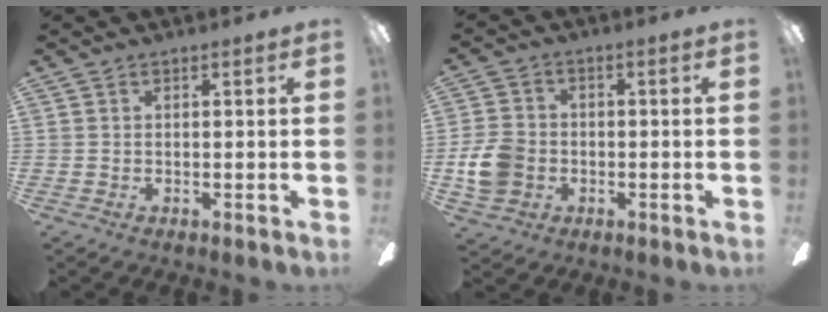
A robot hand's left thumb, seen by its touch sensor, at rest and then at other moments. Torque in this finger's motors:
{"motor_torque": [-0.06, 0.17, -0.01, 0.04, 0.01]}